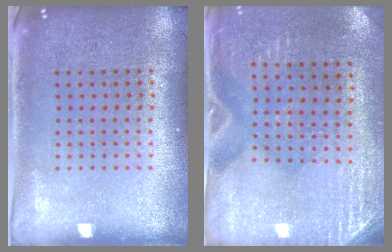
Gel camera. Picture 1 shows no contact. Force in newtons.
{"total": 2.9, "press": 2.5, "slide": 1.3}